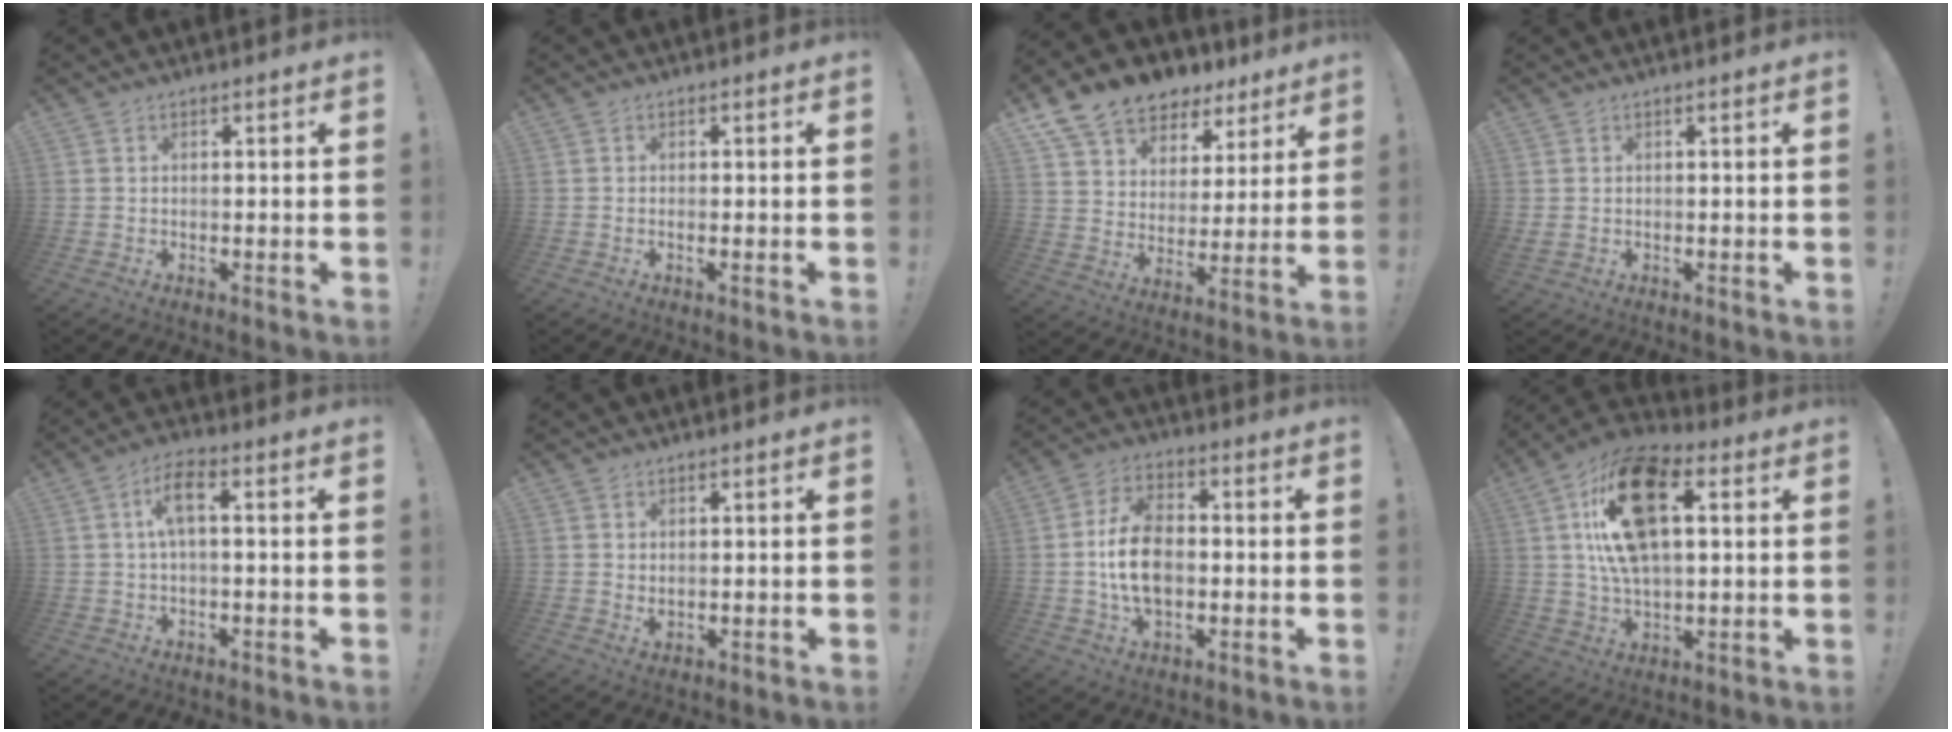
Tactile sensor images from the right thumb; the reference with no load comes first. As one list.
[{"total": 0.7, "force": [-0.2, -0.2, 0.6], "torque": [-0.003, -0.004, -0.005]}, {"total": 12.2, "force": [9.1, 7.3, 3.4], "torque": [-0.060, -0.070, 0.173]}, {"total": 0.7, "force": [0.4, 0.4, 0.5], "torque": [-0.011, 0.002, 0.008]}, {"total": 6.4, "force": [0.6, 1.9, 6.1], "torque": [-0.124, 0.009, 0.008]}, {"total": 1.4, "force": [0.9, 0.8, 0.8], "torque": [-0.010, -0.003, 0.016]}, {"total": 11.1, "force": [-0.9, 7.3, 8.4], "torque": [-0.146, 0.008, -0.015]}, {"total": 20.2, "force": [5.7, 11.3, 15.8], "torque": [-0.265, 0.003, 0.097]}]